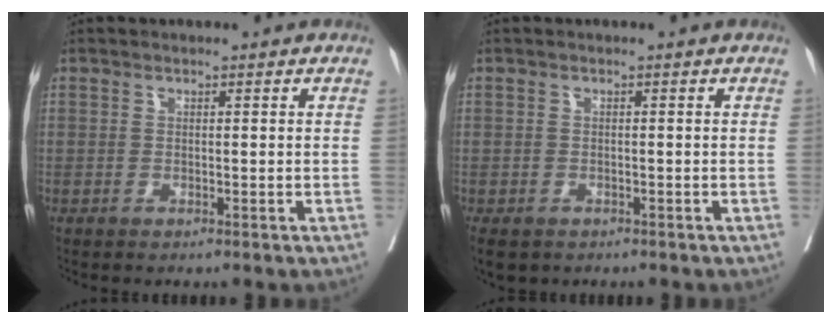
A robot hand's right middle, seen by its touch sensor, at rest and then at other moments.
{"total": 6.7, "force": [-4.0, 4.6, 2.8], "torque": [-0.069, -0.013, -0.054]}